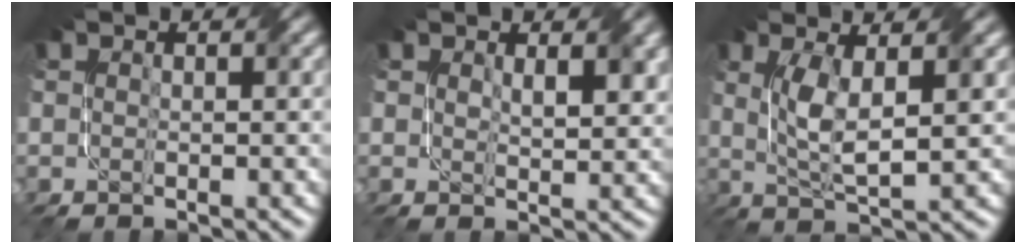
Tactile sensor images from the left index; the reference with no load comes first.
{"total": 2.6, "force": [1.3, 1.0, 2.0], "torque": [-0.029, -0.005, 0.026]}
{"total": 4.2, "force": [1.0, 1.1, 4.0], "torque": [-0.083, -0.002, 0.024]}